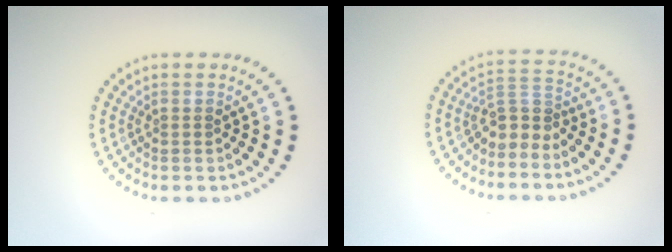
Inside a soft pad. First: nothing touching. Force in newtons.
{"total": 2.6, "press": 1.8, "slide": 1.8}